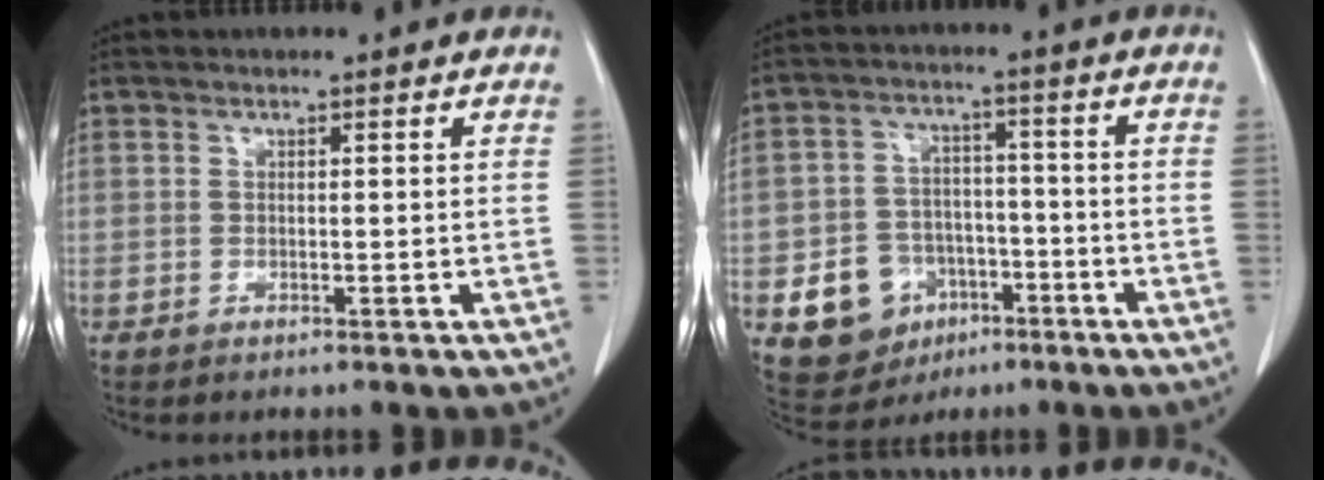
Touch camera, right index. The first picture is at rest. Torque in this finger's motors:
{"motor_torque": [-0.05, -0.02, -0.54, -0.21]}